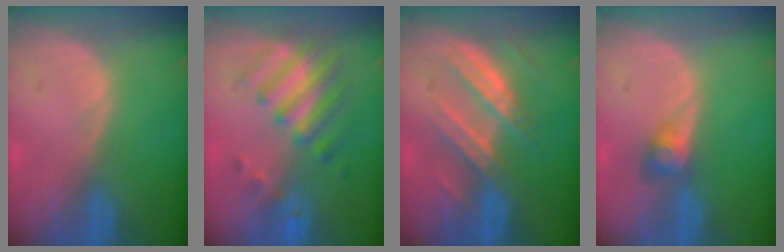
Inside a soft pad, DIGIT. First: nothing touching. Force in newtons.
{"total": 8.1, "press": 7.0, "slide": 3.9}
{"total": 7.2, "press": 7.2, "slide": 0.6}
{"total": 3.0, "press": 2.6, "slide": 1.4}